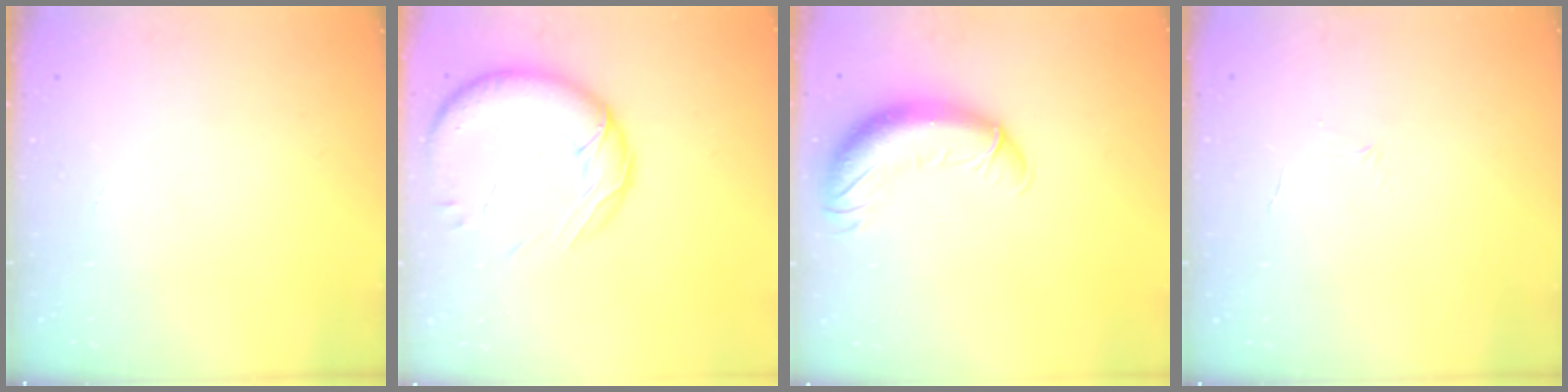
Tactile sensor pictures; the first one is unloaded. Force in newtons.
{"total": 16.4, "press": 15.8, "slide": 4.5}
{"total": 13.4, "press": 13.0, "slide": 3.2}
{"total": 3.6, "press": 3.5, "slide": 0.9}